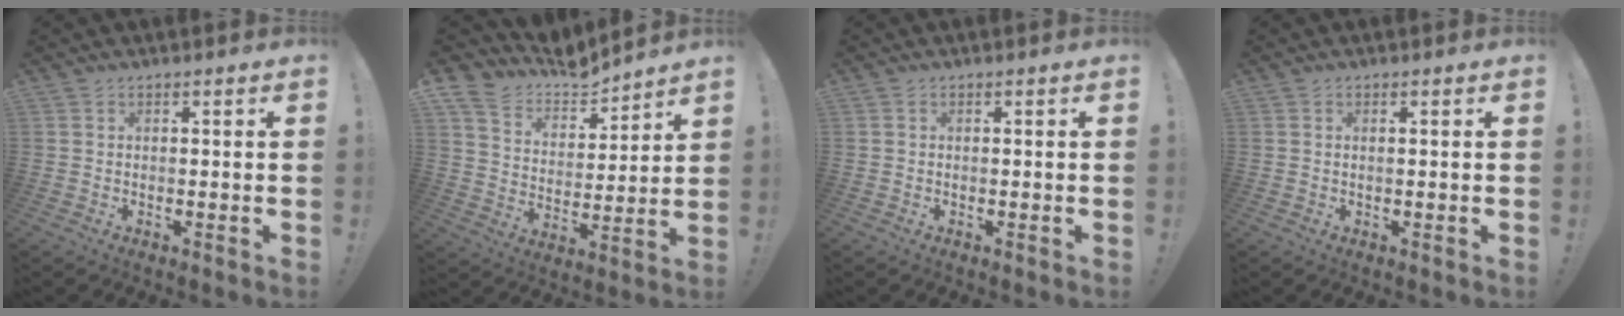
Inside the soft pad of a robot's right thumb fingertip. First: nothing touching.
{"total": 9.1, "force": [8.4, 3.5, 0.1], "torque": [-0.022, -0.084, 0.156]}
{"total": 0.0}
{"total": 0.7, "force": [0.3, -0.1, 0.6], "torque": [-0.012, -0.002, 0.005]}